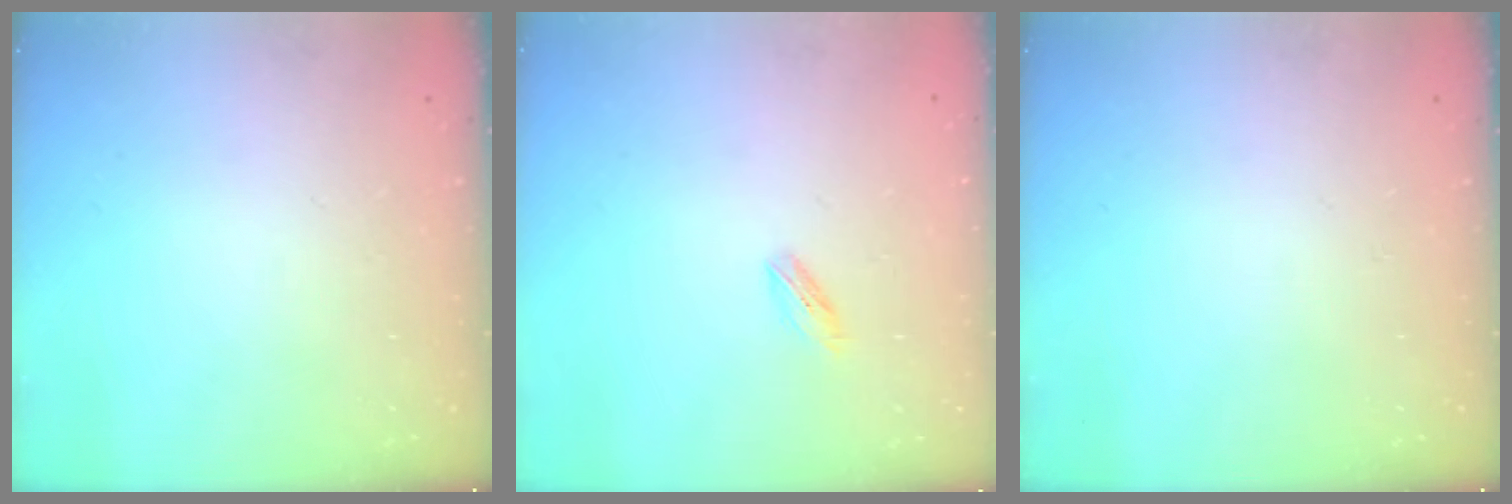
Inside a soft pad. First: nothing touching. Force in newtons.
{"total": 3.4, "press": 3.2, "slide": 1.0}
{"total": 0.0}